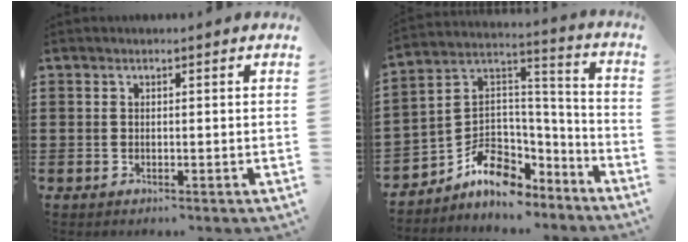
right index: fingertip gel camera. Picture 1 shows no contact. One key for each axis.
{"total": 8.7, "fx": -5.2, "fy": 6.1, "fz": 3.2, "tx": -0.074, "ty": 0.006, "tz": -0.094}